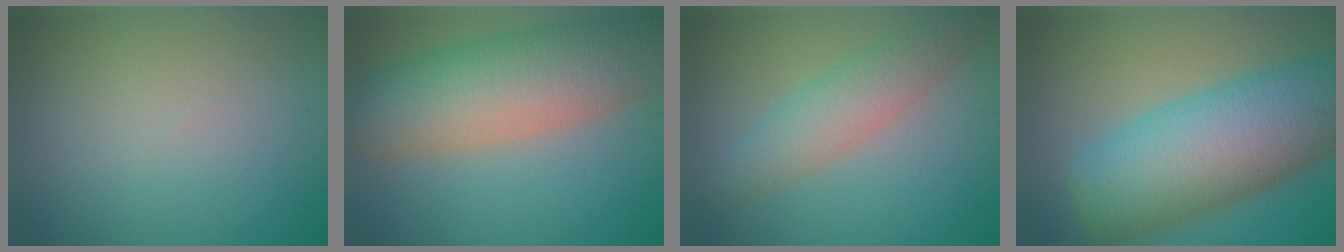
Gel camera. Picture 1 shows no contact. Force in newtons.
{"total": 10.4, "press": 10.4, "slide": 0.5}
{"total": 4.1, "press": 4.1, "slide": 0.1}
{"total": 12.4, "press": 12.4, "slide": 0.3}